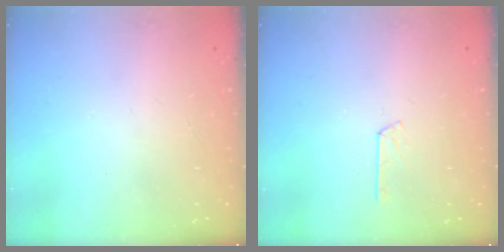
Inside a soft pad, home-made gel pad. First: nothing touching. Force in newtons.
{"total": 2.8, "press": 2.8, "slide": 0.3}